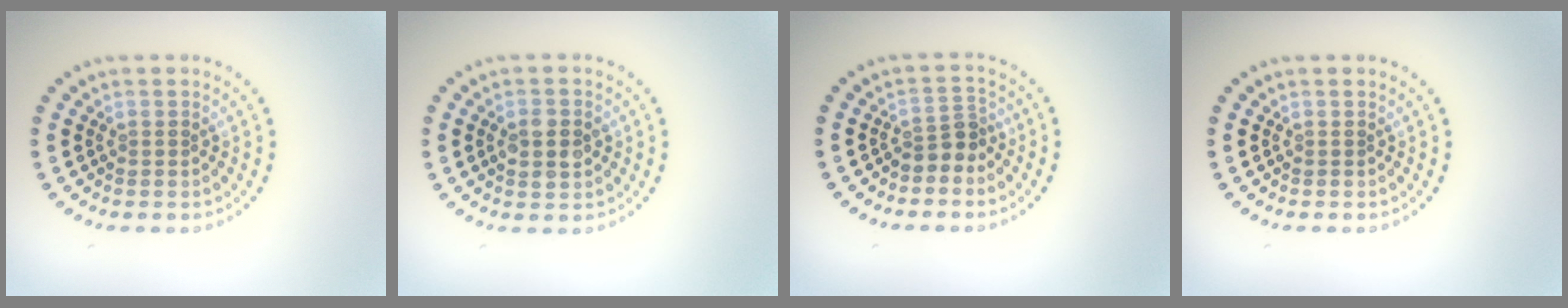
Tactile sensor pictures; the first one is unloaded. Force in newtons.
{"total": 2.8, "press": 2.8, "slide": 0.2}
{"total": 2.3, "press": 1.8, "slide": 1.5}
{"total": 0.0}